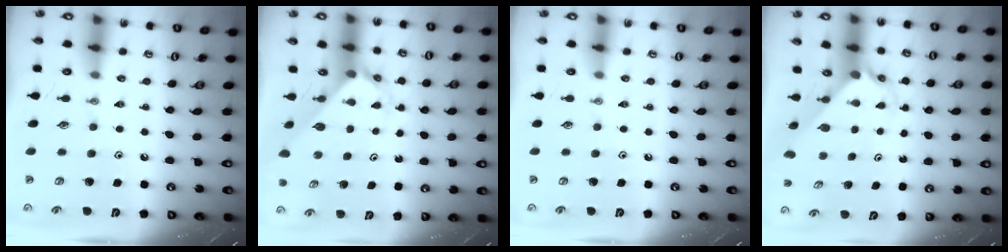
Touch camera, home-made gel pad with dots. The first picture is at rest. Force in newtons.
{"total": 2.1, "press": 2.1, "slide": 0.2}
{"total": 0.0}
{"total": 2.4, "press": 2.3, "slide": 0.2}